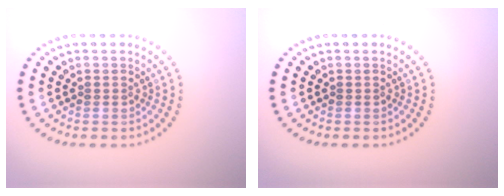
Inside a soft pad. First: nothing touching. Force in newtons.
{"total": 0.0}